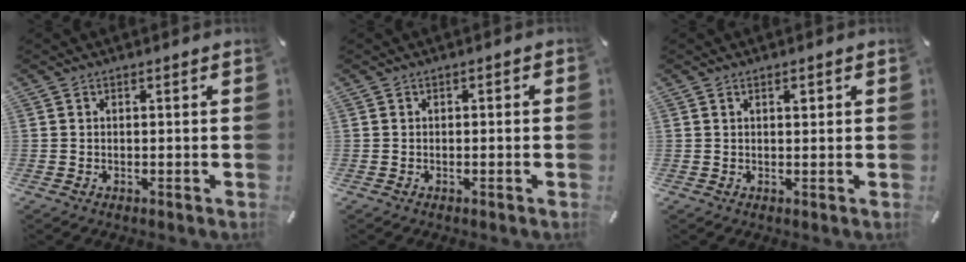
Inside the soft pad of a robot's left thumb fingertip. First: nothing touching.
{"total": 0.5, "force": [-0.3, 0.3, 0.3], "torque": [-0.006, 0.000, -0.006]}
{"total": 1.4, "force": [0.6, 0.5, 1.1], "torque": [-0.015, -0.002, 0.009]}